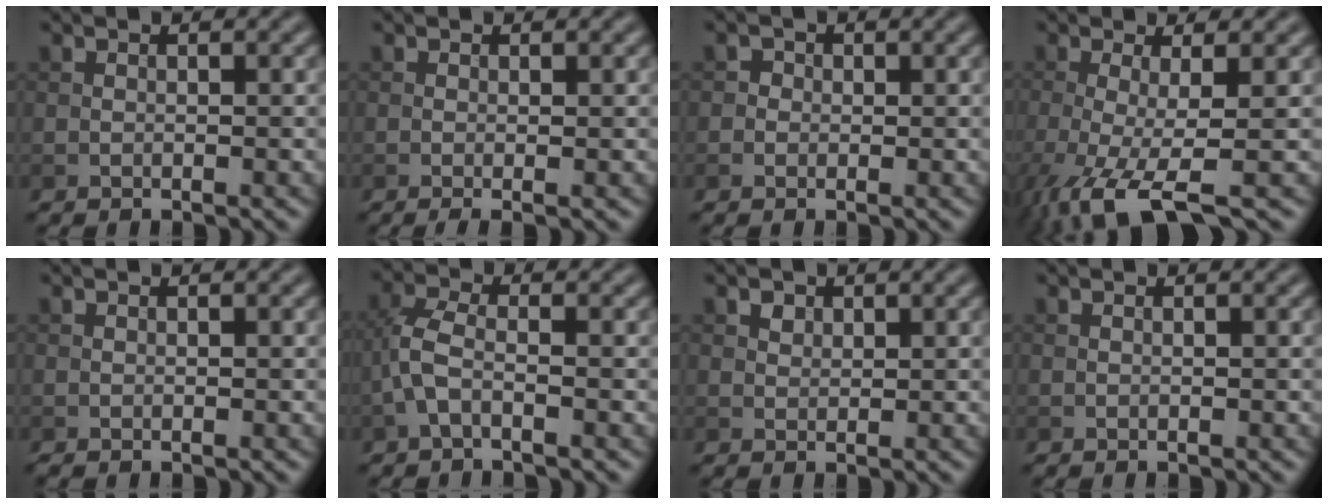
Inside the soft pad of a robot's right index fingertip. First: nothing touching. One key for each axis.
{"total": 1.3, "fx": -0.3, "fy": 0.2, "fz": 1.3, "tx": -0.022, "ty": -0.008, "tz": -0.006}
{"total": 1.2, "fx": 0.0, "fy": 1.2, "fz": 0.3, "tx": 0.002, "ty": 0.000, "tz": -0.004}
{"total": 7.0, "fx": -3.3, "fy": 1.6, "fz": 6.0, "tx": -0.123, "ty": -0.017, "tz": -0.067}
{"total": 0.0}
{"total": 2.9, "fx": -1.1, "fy": 1.2, "fz": 2.5, "tx": -0.062, "ty": 0.008, "tz": -0.033}
{"total": 1.2, "fx": 0.7, "fy": 0.9, "fz": 0.4, "tx": -0.006, "ty": -0.001, "tz": 0.011}
{"total": 0.0}